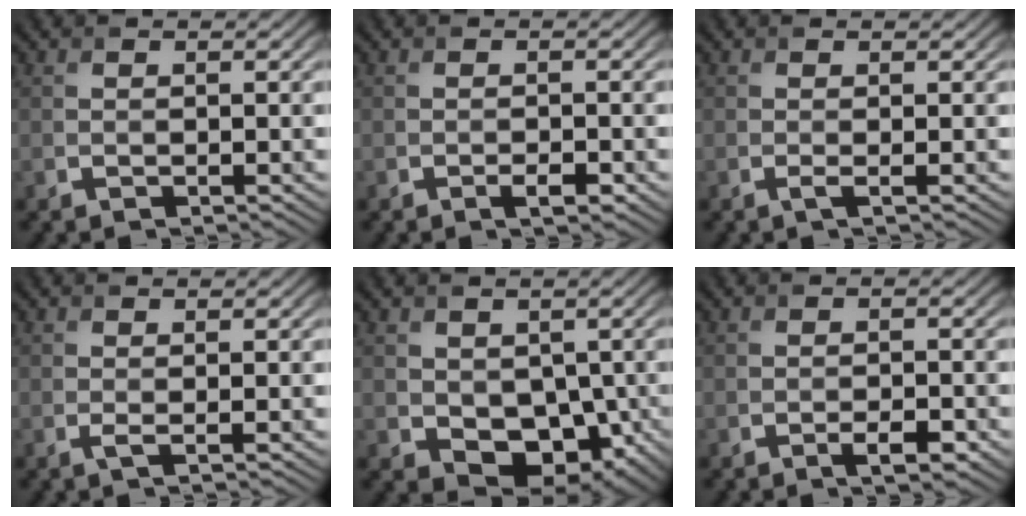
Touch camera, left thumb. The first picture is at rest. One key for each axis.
{"total": 1.4, "fx": -0.8, "fy": 0.4, "fz": 1.1, "tx": -0.020, "ty": -0.002, "tz": -0.012}
{"total": 0.8, "fx": -0.1, "fy": 0.0, "fz": 0.8, "tx": -0.021, "ty": -0.004, "tz": -0.004}
{"total": 0.9, "fx": 0.0, "fy": 0.0, "fz": 0.8, "tx": -0.023, "ty": -0.002, "tz": -0.002}
{"total": 6.7, "fx": -0.4, "fy": 4.9, "fz": 4.5, "tx": -0.087, "ty": -0.031, "tz": 0.008}
{"total": 1.9, "fx": -1.1, "fy": 0.5, "fz": 1.5, "tx": -0.026, "ty": -0.001, "tz": -0.017}